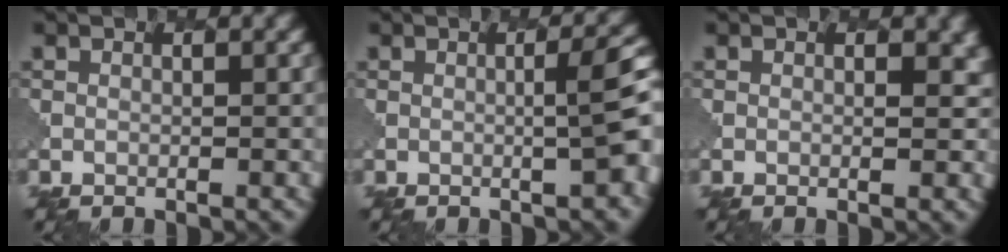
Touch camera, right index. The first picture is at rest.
{"total": 4.7, "force": [0.1, 1.0, 4.6], "torque": [-0.051, 0.012, -0.002]}
{"total": 3.0, "force": [0.3, 1.8, 2.4], "torque": [-0.005, -0.003, 0.009]}